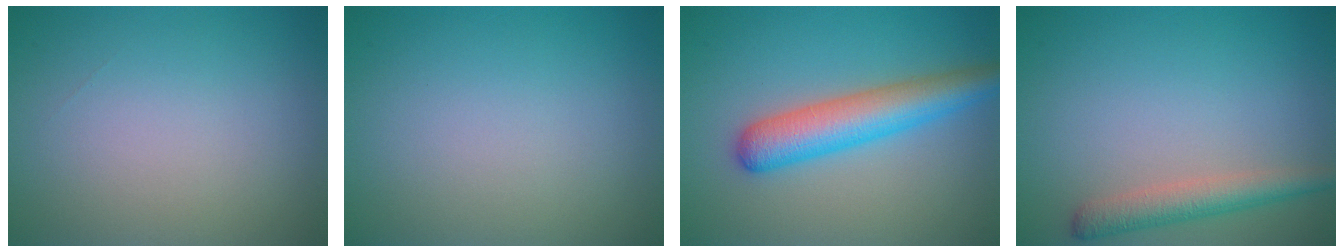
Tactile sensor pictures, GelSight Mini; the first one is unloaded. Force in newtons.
{"total": 0.0}
{"total": 5.5, "press": 5.5, "slide": 0.2}
{"total": 3.0, "press": 3.0, "slide": 0.2}